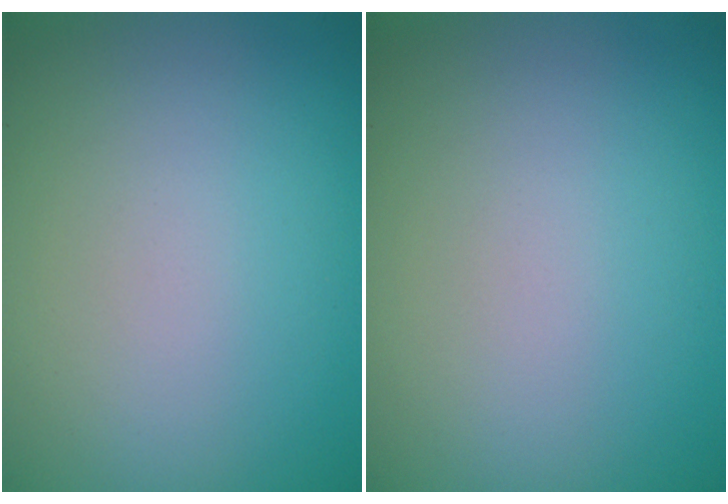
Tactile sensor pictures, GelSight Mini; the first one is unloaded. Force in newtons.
{"total": 0.0}